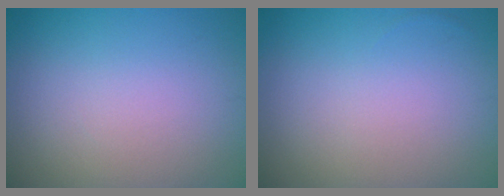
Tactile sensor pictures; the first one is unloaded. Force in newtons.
{"total": 0.0}